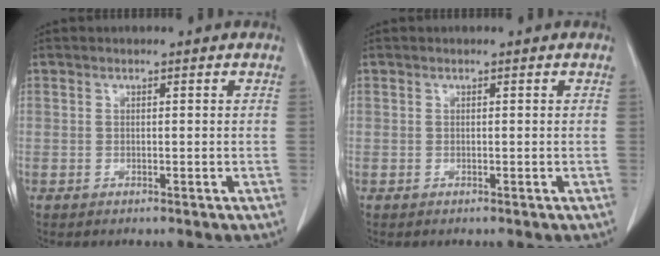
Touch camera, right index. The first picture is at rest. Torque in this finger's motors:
{"motor_torque": [0.00, 0.00, 0.00, 0.00]}